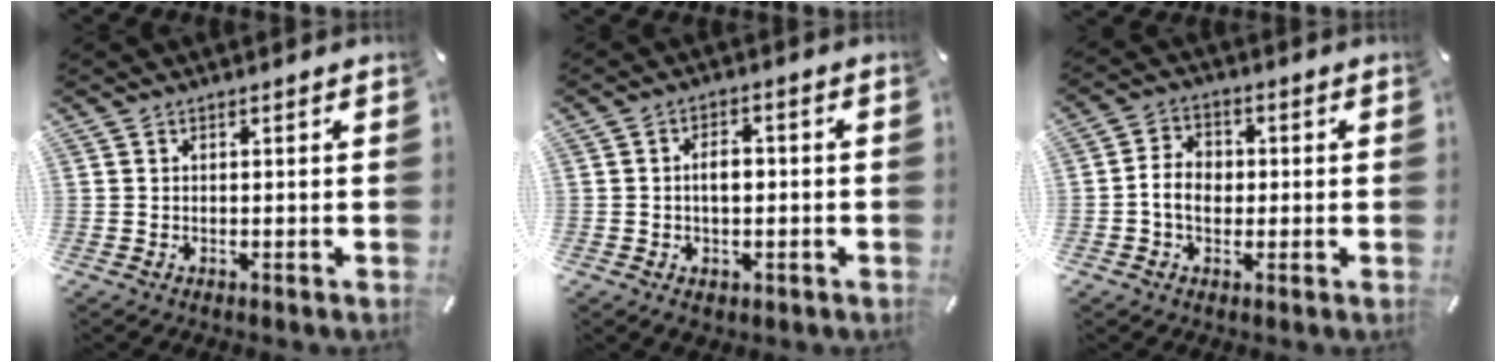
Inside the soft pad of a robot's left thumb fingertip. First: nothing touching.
{"total": 5.9, "force": [-0.6, 4.2, 4.1], "torque": [-0.053, 0.003, -0.014]}
{"total": 6.1, "force": [-0.8, 4.9, 3.6], "torque": [-0.068, 0.009, -0.016]}